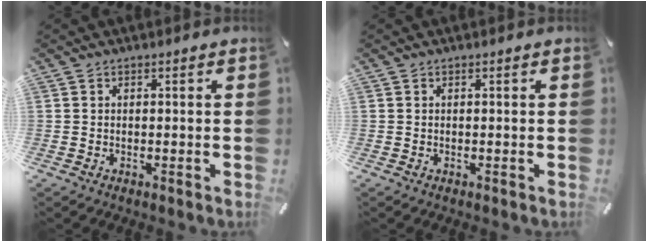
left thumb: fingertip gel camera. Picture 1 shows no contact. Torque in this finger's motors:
{"motor_torque": [-0.04, 0.05, -0.05, 0.04, 0.00]}